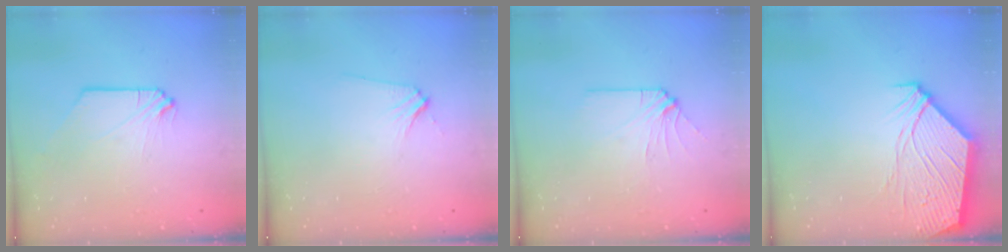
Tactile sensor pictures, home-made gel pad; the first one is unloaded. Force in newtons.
{"total": 3.3, "press": 3.3, "slide": 0.5}
{"total": 4.1, "press": 4.1, "slide": 0.6}
{"total": 11.3, "press": 11.2, "slide": 1.6}